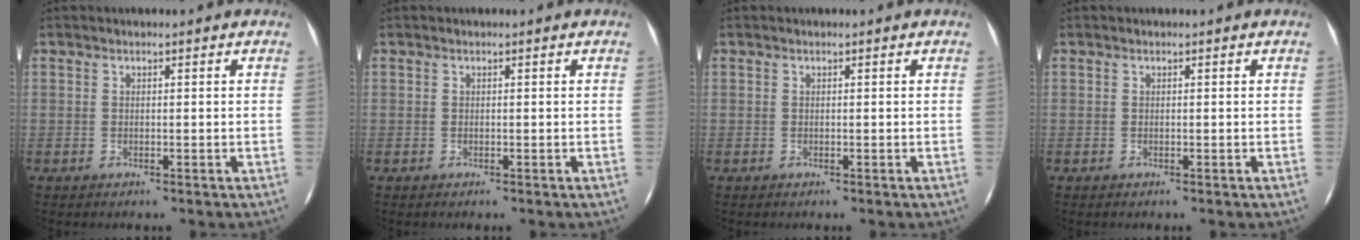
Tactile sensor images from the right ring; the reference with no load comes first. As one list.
[{"total": 0.0}, {"total": 0.0}, {"total": 0.0}]